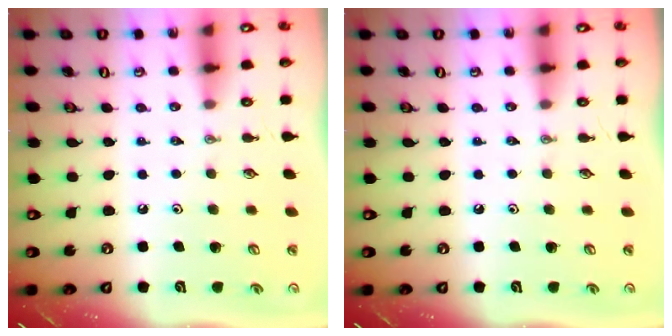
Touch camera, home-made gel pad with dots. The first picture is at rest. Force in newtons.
{"total": 0.0}